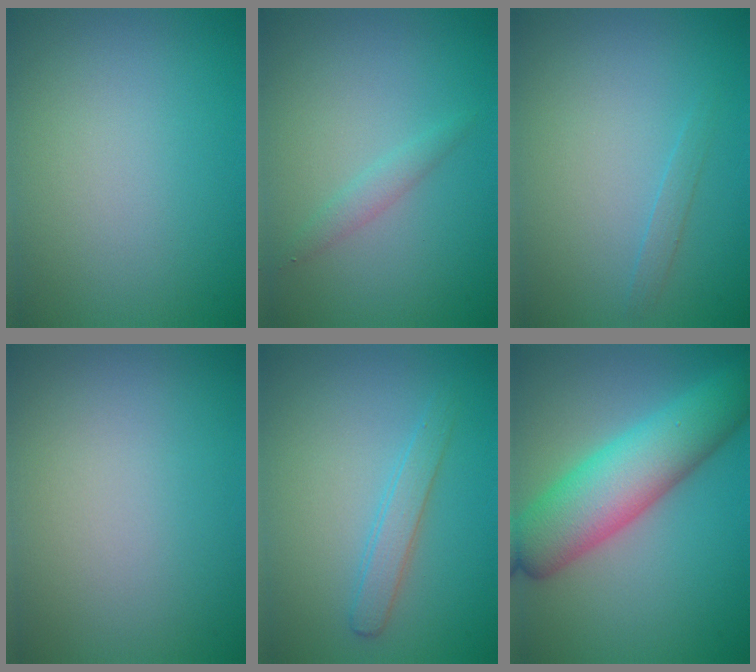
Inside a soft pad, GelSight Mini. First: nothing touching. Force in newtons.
{"total": 1.3, "press": 1.3, "slide": 0.1}
{"total": 0.9, "press": 0.9, "slide": 0.0}
{"total": 0.0}
{"total": 1.9, "press": 1.9, "slide": 0.1}
{"total": 8.3, "press": 8.3, "slide": 0.2}